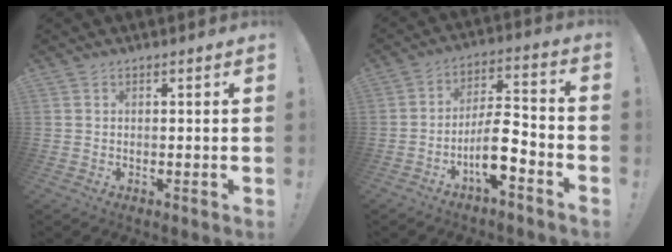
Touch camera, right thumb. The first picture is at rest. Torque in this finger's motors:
{"motor_torque": [3.25, 1.76, 1.70, -1.07, 0.62]}